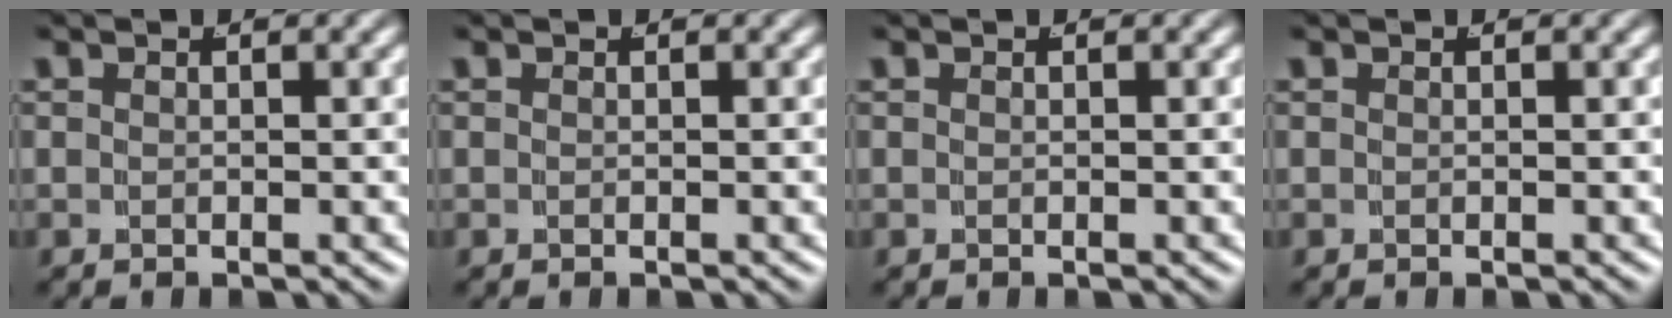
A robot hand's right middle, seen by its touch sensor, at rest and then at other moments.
{"total": 0.0}
{"total": 0.0}
{"total": 0.0}